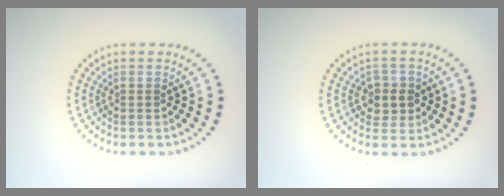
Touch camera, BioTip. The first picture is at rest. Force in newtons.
{"total": 2.3, "press": 2.2, "slide": 0.7}